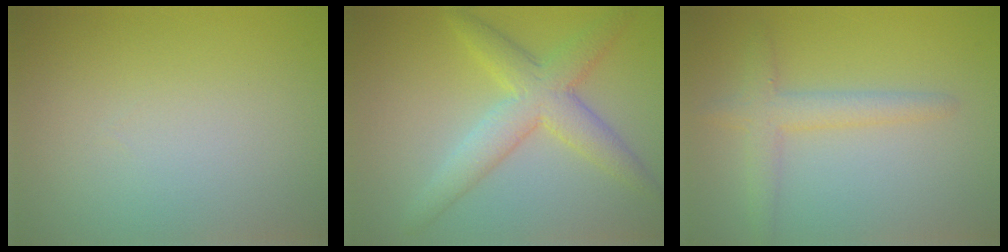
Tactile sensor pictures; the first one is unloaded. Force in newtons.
{"total": 5.2, "press": 5.1, "slide": 0.3}
{"total": 2.8, "press": 2.8, "slide": 0.2}